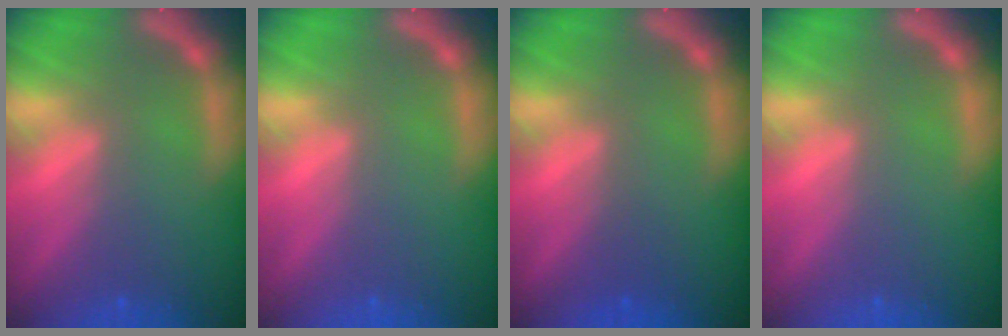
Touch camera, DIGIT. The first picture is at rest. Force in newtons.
{"total": 0.0}
{"total": 1.0}
{"total": 0.0}